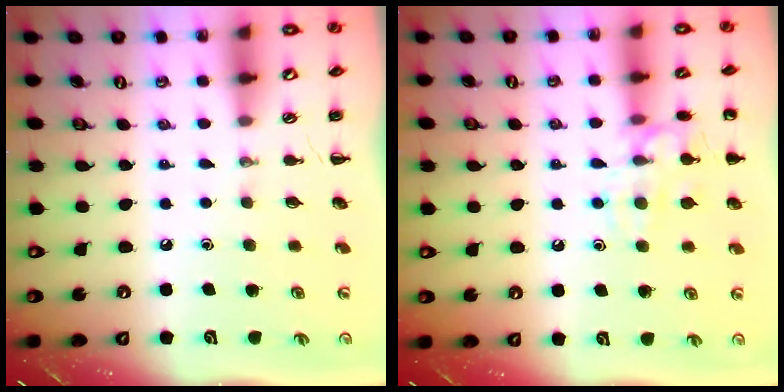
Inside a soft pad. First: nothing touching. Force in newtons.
{"total": 12.7, "press": 12.7, "slide": 0.7}